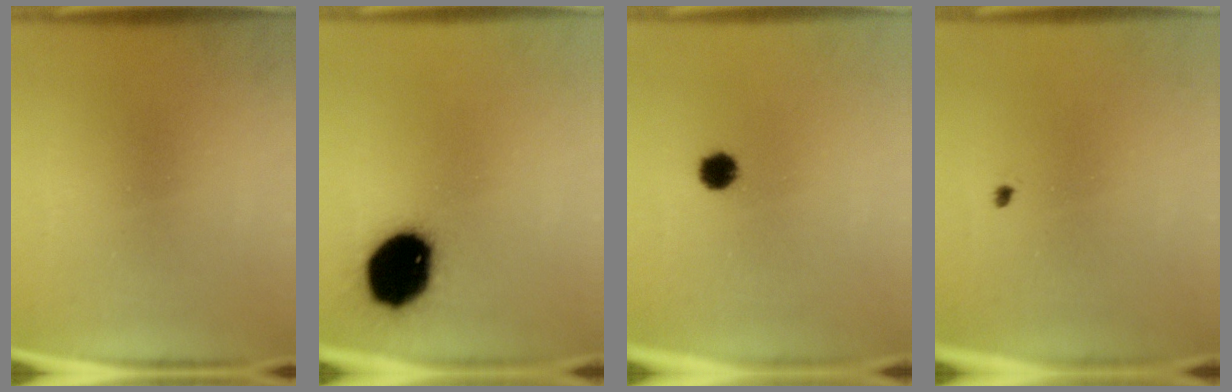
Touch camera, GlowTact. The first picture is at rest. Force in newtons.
{"total": 18.0}
{"total": 3.8}
{"total": 0.6}